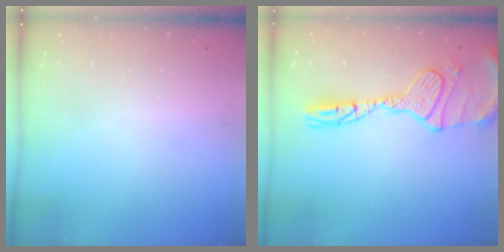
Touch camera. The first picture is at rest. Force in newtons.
{"total": 14.9, "press": 14.7, "slide": 1.9}